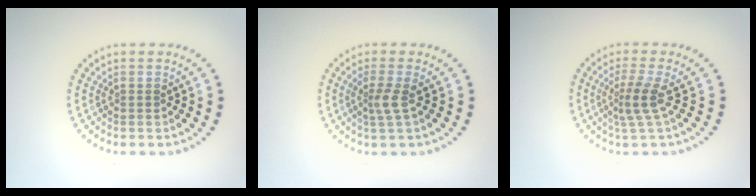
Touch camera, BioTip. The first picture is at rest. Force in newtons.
{"total": 1.9, "press": 1.4, "slide": 1.3}
{"total": 2.5, "press": 1.8, "slide": 1.8}